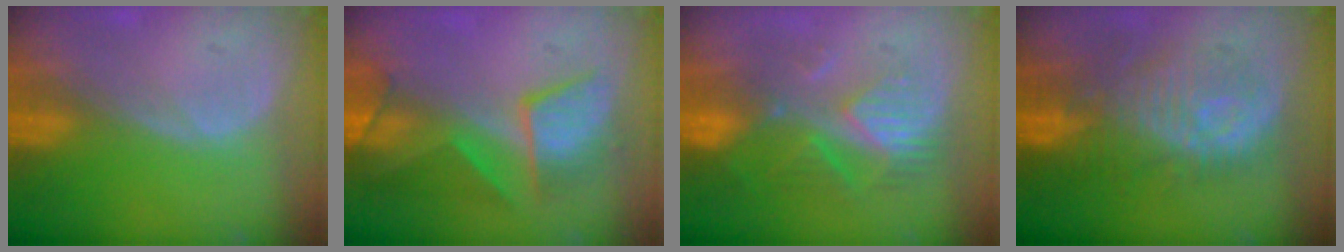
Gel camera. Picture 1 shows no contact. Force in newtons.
{"total": 9.8, "press": 8.5, "slide": 4.8}
{"total": 8.8, "press": 7.9, "slide": 3.8}
{"total": 10.2, "press": 10.1, "slide": 1.7}